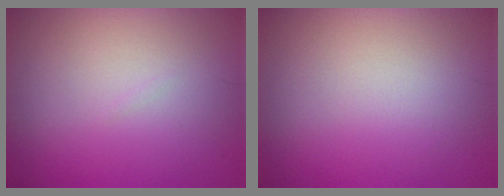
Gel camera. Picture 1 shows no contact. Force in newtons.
{"total": 0.0}